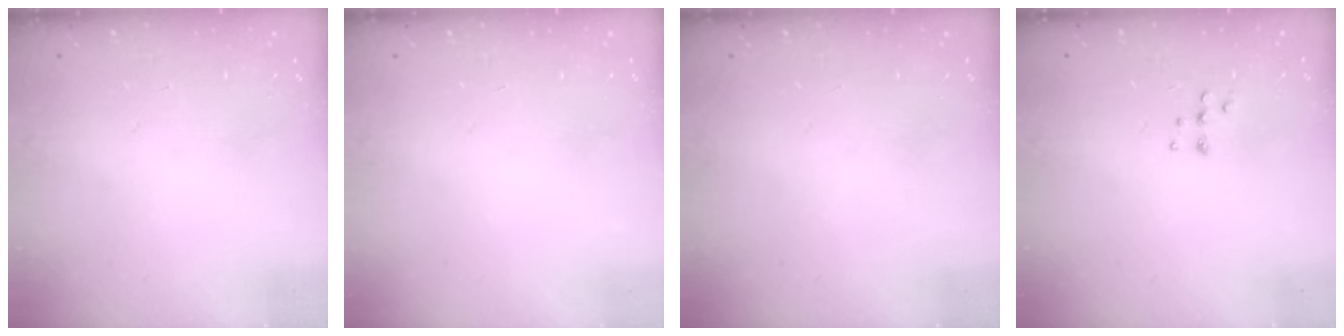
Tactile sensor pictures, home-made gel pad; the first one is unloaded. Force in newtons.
{"total": 0.0}
{"total": 0.0}
{"total": 5.5, "press": 5.4, "slide": 1.0}